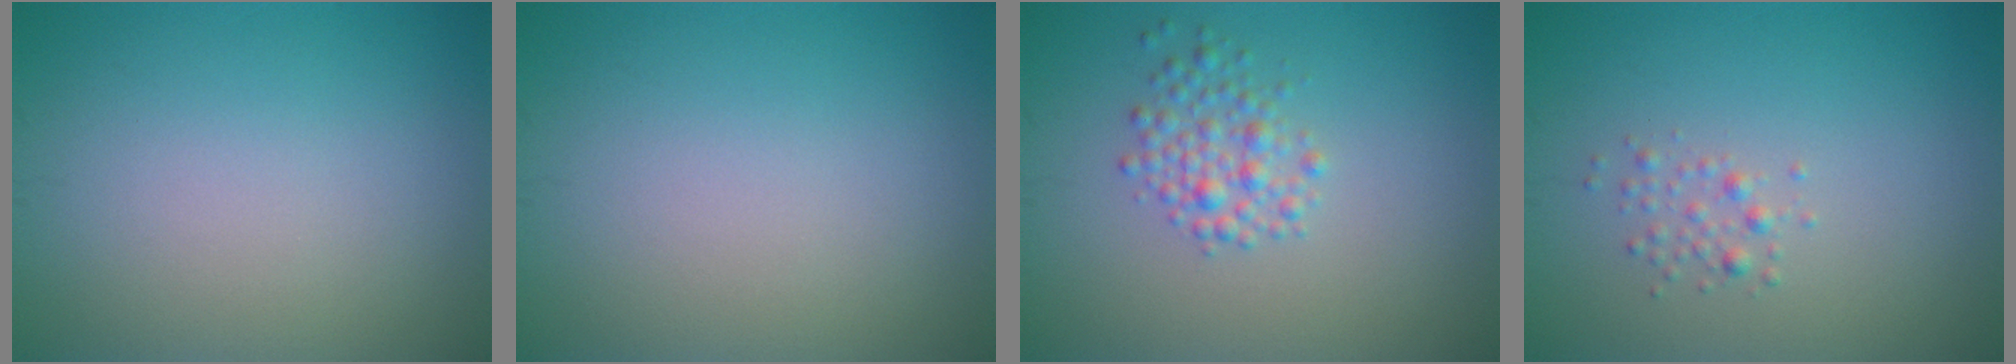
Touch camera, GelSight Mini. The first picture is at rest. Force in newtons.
{"total": 0.0}
{"total": 2.4, "press": 2.4, "slide": 0.1}
{"total": 1.2, "press": 1.2, "slide": 0.0}